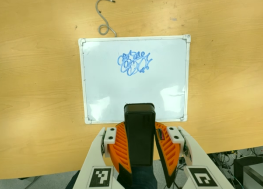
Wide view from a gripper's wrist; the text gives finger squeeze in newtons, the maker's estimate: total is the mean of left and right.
{"total": 9.6, "left": 8.4, "right": 10.8}